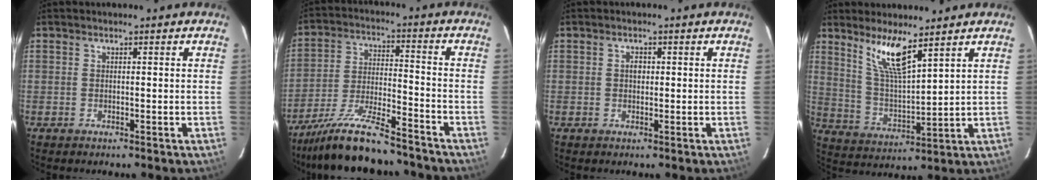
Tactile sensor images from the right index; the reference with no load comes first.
{"total": 15.9, "force": [-13.9, 2.4, 7.5], "torque": [-0.158, -0.023, -0.236]}
{"total": 1.4, "force": [0.1, 1.1, 0.8], "torque": [-0.013, 0.005, 0.001]}
{"total": 9.5, "force": [6.7, 1.2, 6.6], "torque": [-0.123, -0.007, 0.140]}